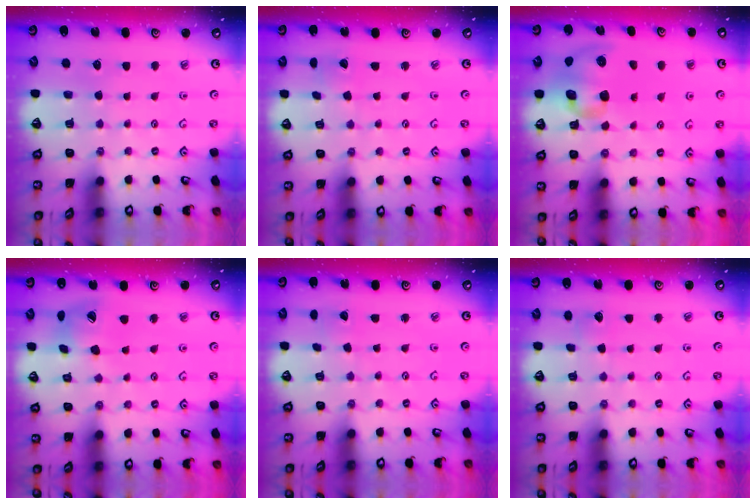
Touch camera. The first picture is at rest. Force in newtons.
{"total": 2.1, "press": 2.1, "slide": 0.3}
{"total": 13.3, "press": 13.2, "slide": 2.0}
{"total": 15.3, "press": 15.1, "slide": 2.1}
{"total": 1.3, "press": 1.3, "slide": 0.1}
{"total": 2.9, "press": 2.9, "slide": 0.4}